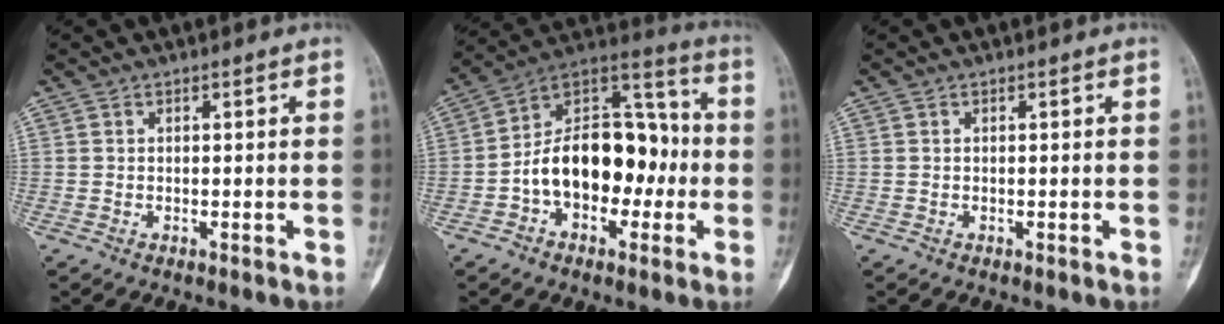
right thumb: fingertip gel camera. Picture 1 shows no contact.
{"total": 19.0, "force": [-2.9, 12.1, 14.3], "torque": [-0.195, 0.057, -0.052]}
{"total": 0.0}